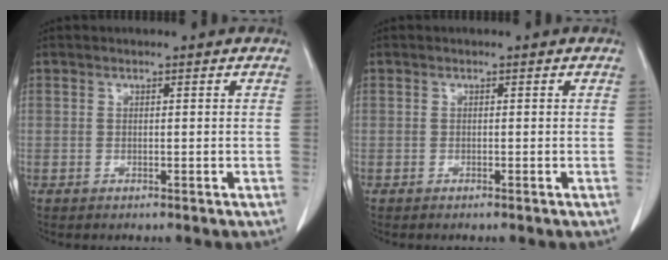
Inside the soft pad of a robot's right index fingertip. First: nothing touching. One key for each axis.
{"total": 0.0}